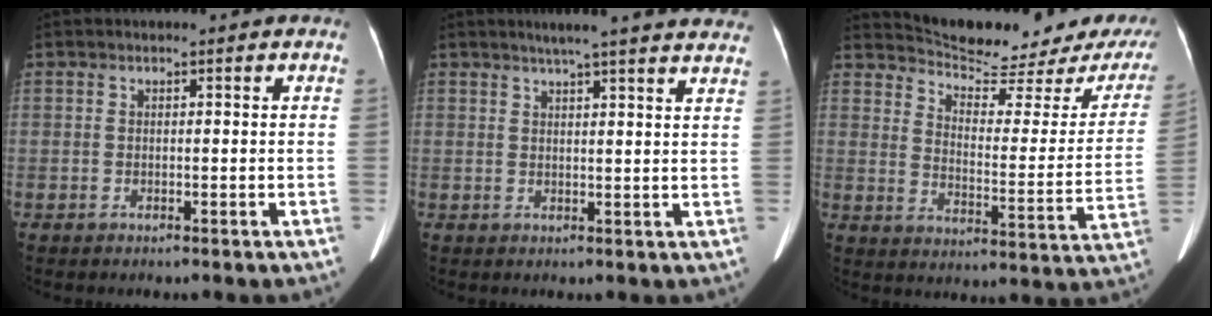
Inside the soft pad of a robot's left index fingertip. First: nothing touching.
{"total": 16.1, "force": [14.2, 0.5, 7.4], "torque": [-0.100, 0.005, 0.166]}
{"total": 19.3, "force": [17.7, 2.5, 7.2], "torque": [-0.101, -0.059, 0.228]}